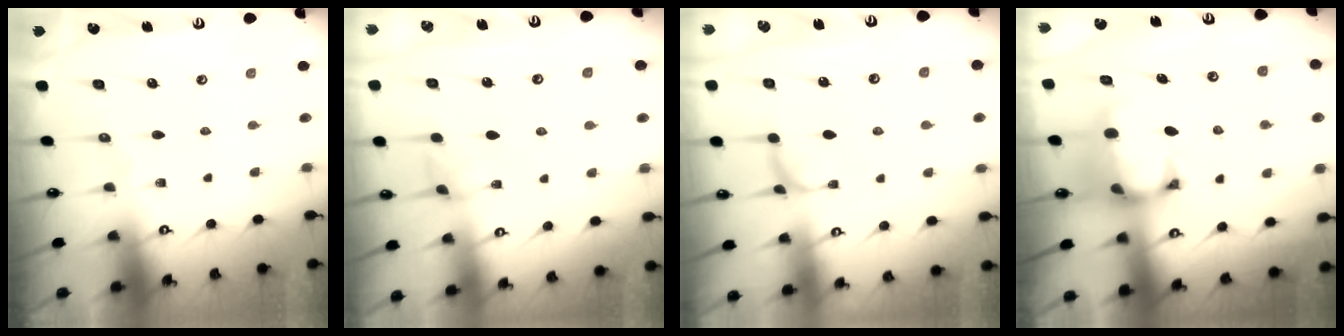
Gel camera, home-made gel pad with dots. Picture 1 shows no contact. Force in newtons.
{"total": 2.8, "press": 2.8, "slide": 0.4}
{"total": 1.4, "press": 1.3, "slide": 0.5}
{"total": 1.6, "press": 1.0, "slide": 1.3}